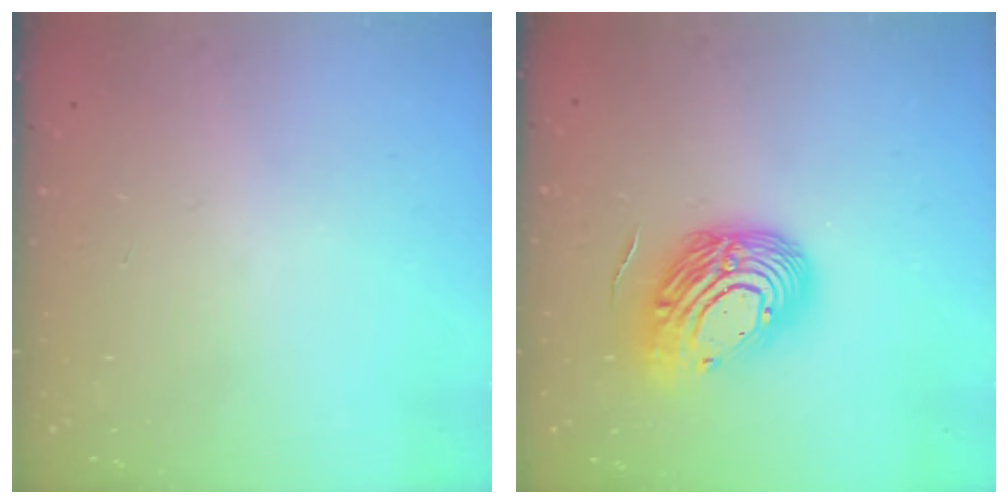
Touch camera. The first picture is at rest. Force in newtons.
{"total": 16.1, "press": 16.0, "slide": 1.8}